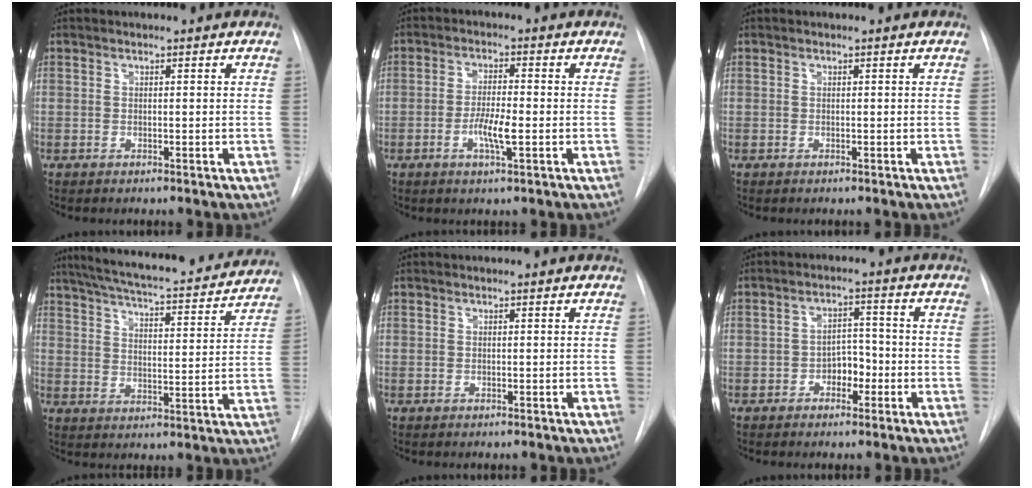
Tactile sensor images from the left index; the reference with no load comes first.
{"total": 4.8, "force": [-1.4, 0.8, 4.5], "torque": [-0.086, -0.002, -0.026]}
{"total": 0.0}
{"total": 23.2, "force": [20.7, 3.7, 10.0], "torque": [-0.165, -0.006, 0.273]}
{"total": 0.0}
{"total": 4.0, "force": [-1.7, 2.5, 2.6], "torque": [-0.033, 0.012, -0.031]}